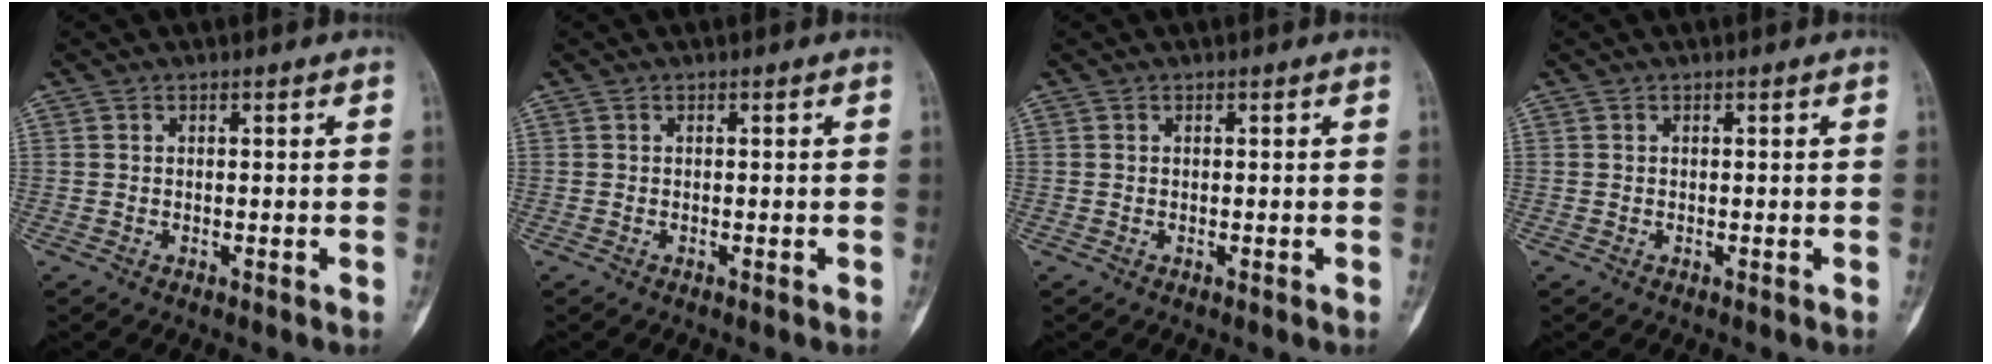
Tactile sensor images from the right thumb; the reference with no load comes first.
{"total": 0.0}
{"total": 0.0}
{"total": 0.0}